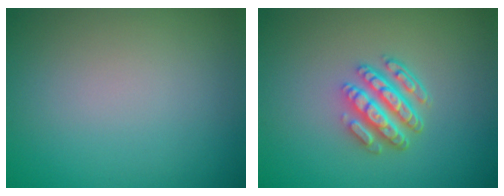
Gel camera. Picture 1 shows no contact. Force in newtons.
{"total": 4.7, "press": 3.5, "slide": 3.1}